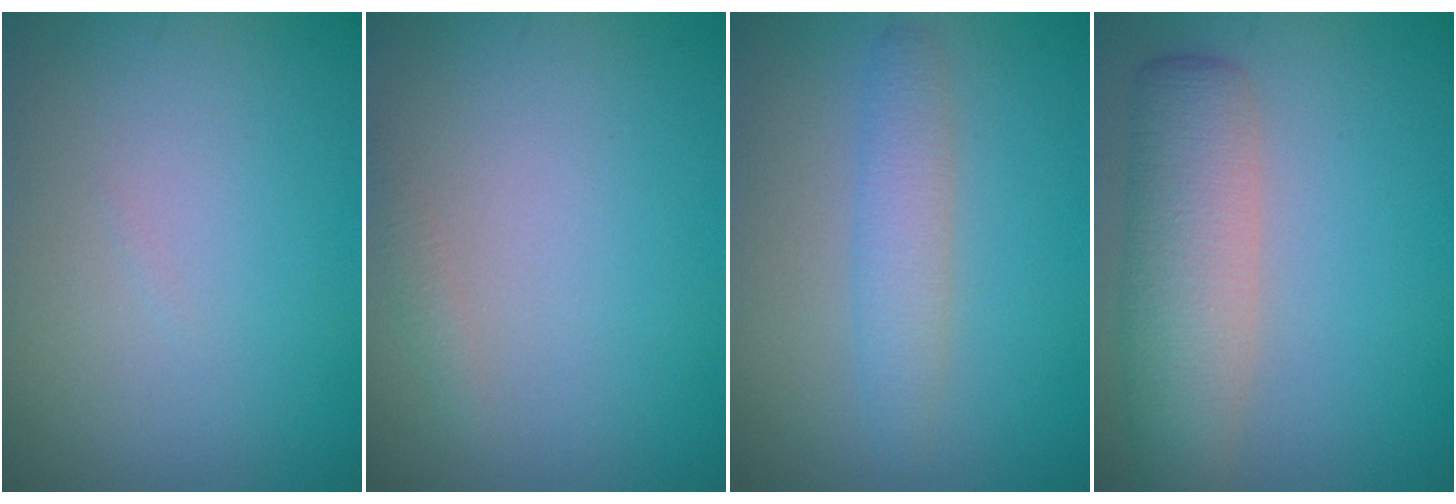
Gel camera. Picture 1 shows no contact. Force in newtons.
{"total": 0.6, "press": 0.6, "slide": 0.0}
{"total": 2.5, "press": 2.5, "slide": 0.2}
{"total": 5.5, "press": 5.5, "slide": 0.2}